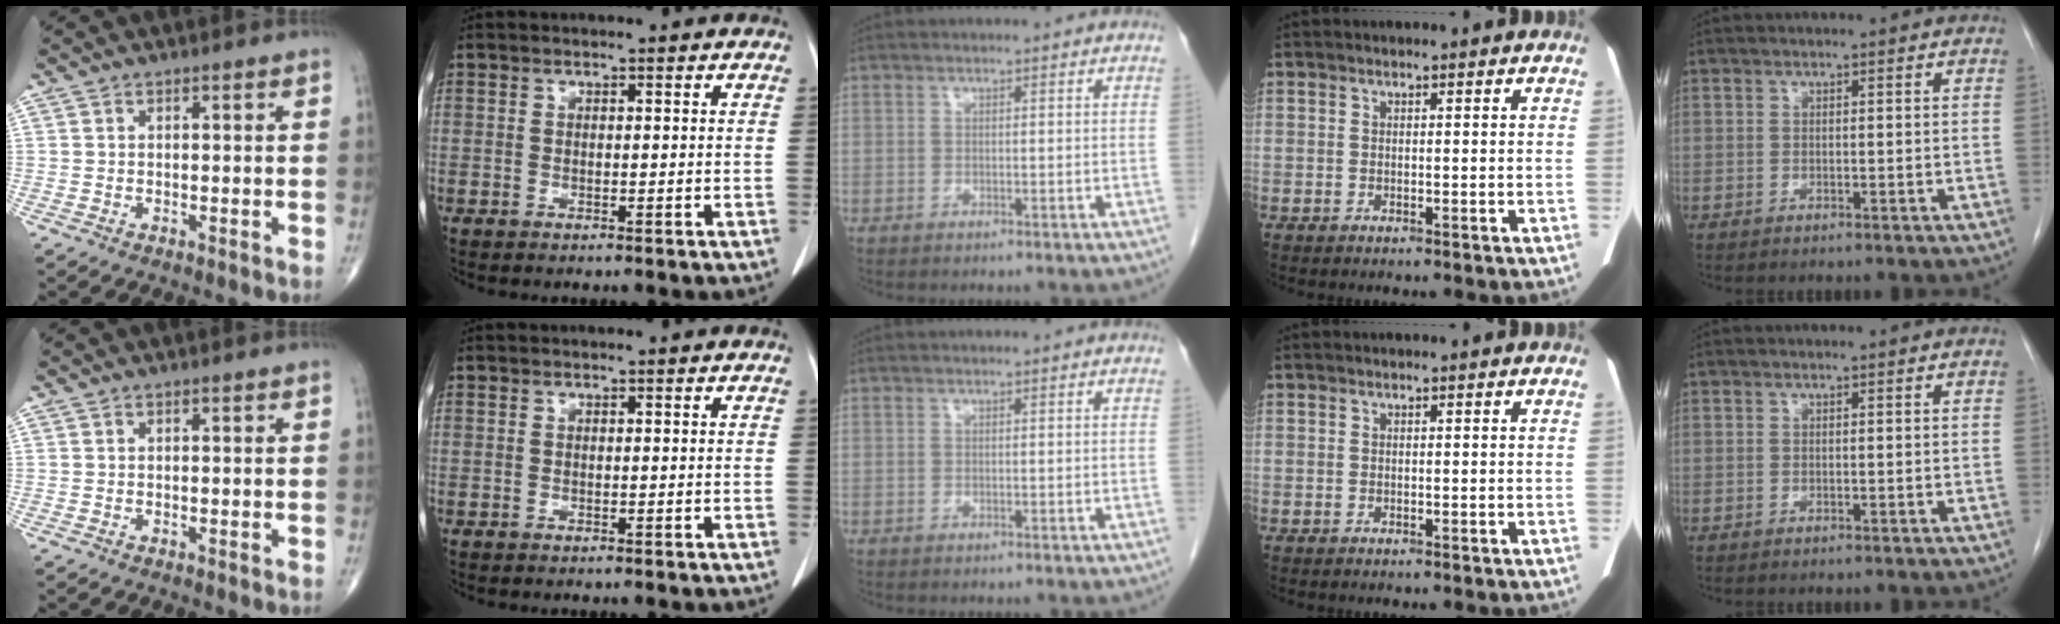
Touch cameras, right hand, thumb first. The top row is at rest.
{}